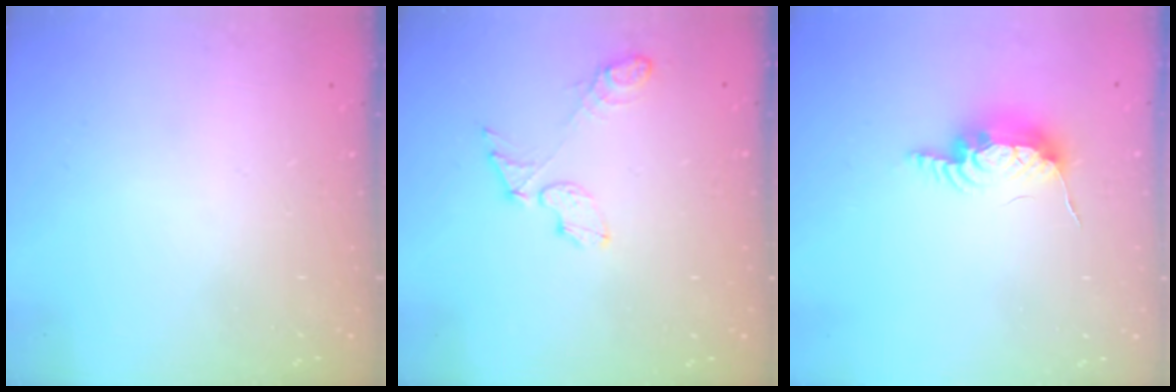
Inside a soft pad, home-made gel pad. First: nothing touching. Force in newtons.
{"total": 6.8, "press": 6.8, "slide": 0.4}
{"total": 11.2, "press": 10.9, "slide": 2.6}